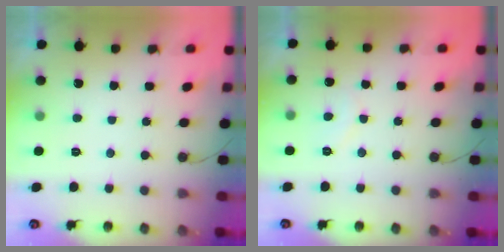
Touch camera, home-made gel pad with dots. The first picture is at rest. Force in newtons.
{"total": 5.9, "press": 5.9, "slide": 0.5}